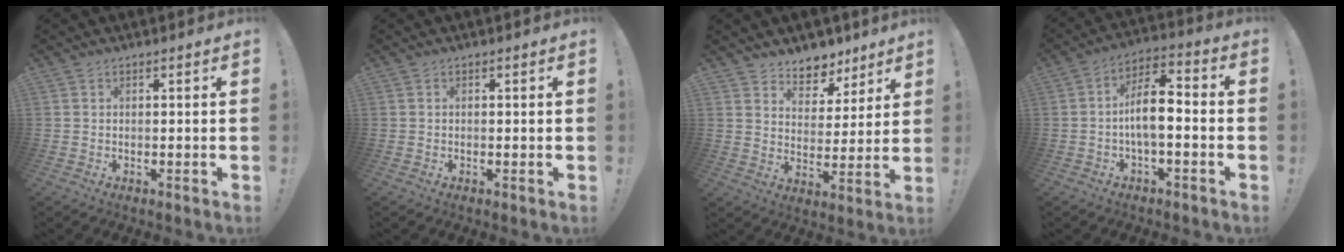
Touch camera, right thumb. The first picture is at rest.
{"total": 0.0}
{"total": 7.8, "force": [6.1, 4.7, 1.4], "torque": [-0.020, -0.054, 0.118]}
{"total": 10.3, "force": [-1.8, 4.4, 9.1], "torque": [-0.163, 0.013, -0.033]}